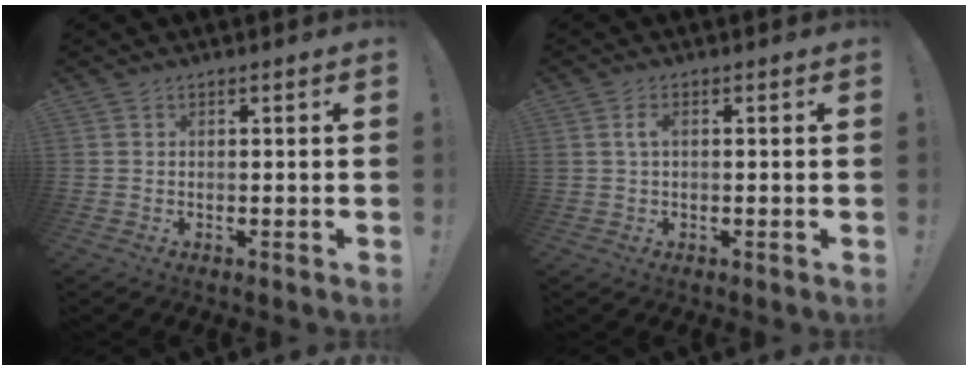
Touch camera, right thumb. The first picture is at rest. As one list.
[{"total": 2.6, "force": [0.4, 1.4, 2.1], "torque": [-0.048, 0.009, 0.008]}]